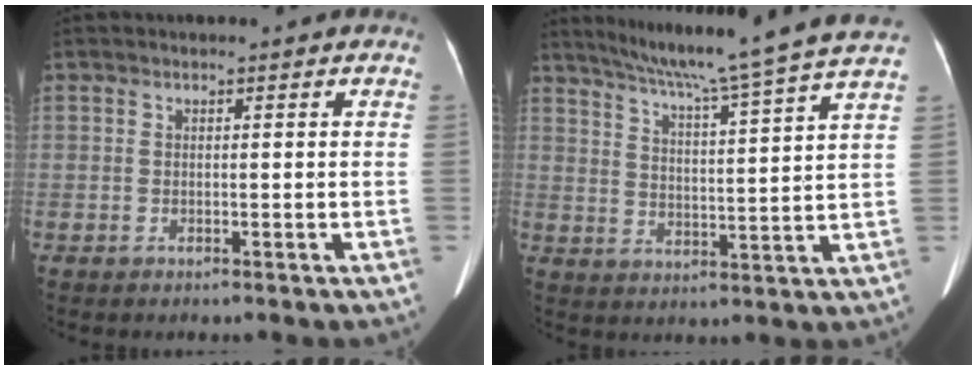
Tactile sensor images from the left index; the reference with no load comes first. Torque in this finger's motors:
{"motor_torque": [-0.56, -0.66, 0.00, 0.06]}